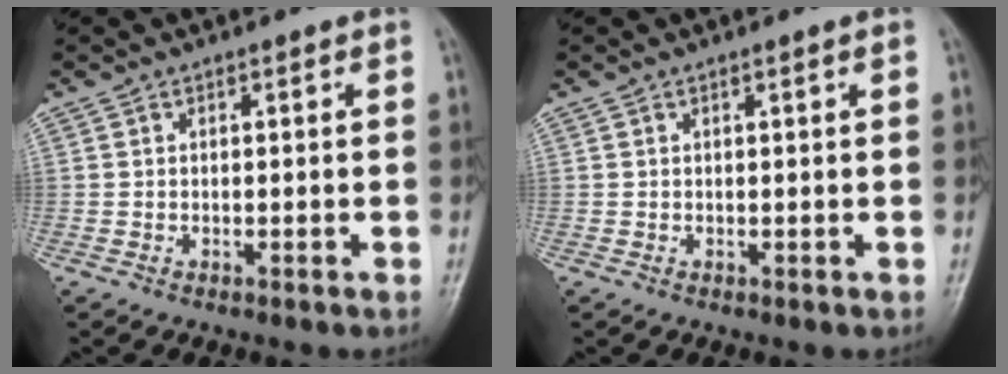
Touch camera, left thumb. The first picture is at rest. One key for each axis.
{"total": 0.6, "fx": 0.3, "fy": -0.1, "fz": 0.5, "tx": -0.010, "ty": 0.001, "tz": 0.005}